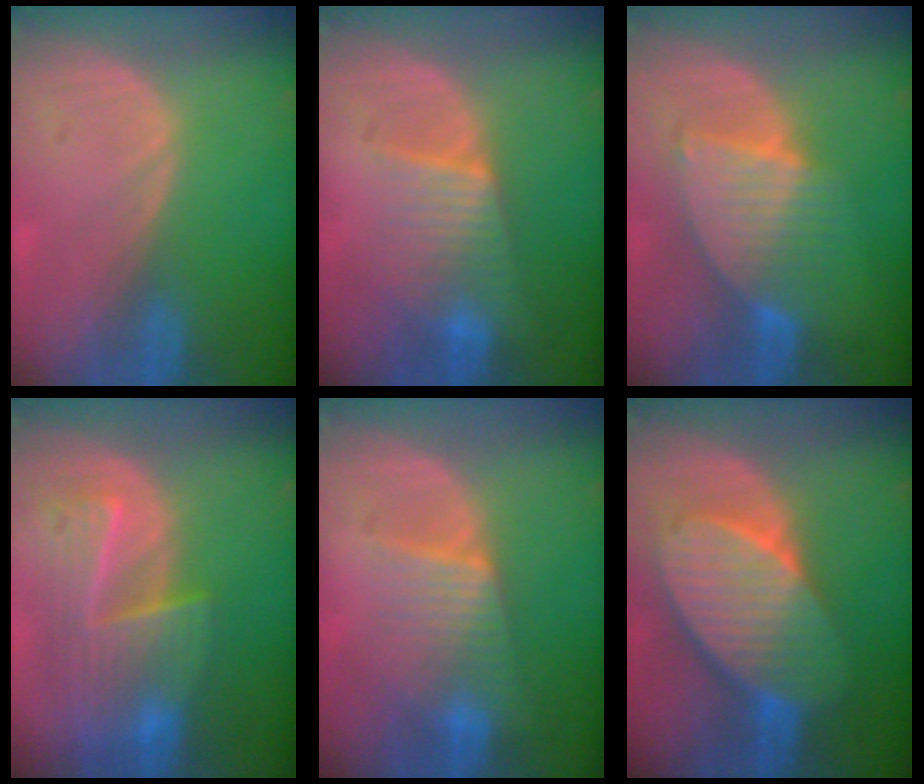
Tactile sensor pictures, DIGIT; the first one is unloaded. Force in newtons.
{"total": 6.3, "press": 6.3, "slide": 0.9}
{"total": 7.0, "press": 6.8, "slide": 1.6}
{"total": 8.9, "press": 8.3, "slide": 3.3}
{"total": 6.3, "press": 6.3, "slide": 0.9}
{"total": 10.6, "press": 10.6, "slide": 0.7}